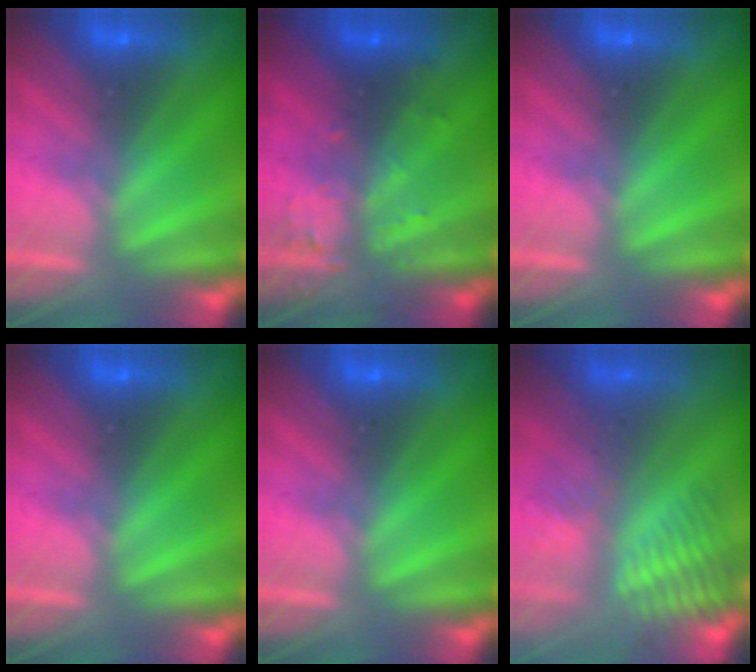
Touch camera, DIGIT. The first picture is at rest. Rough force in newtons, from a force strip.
{"total": 3.0}
{"total": 0.0}
{"total": 0.0}
{"total": 0.0}
{"total": 4.8}